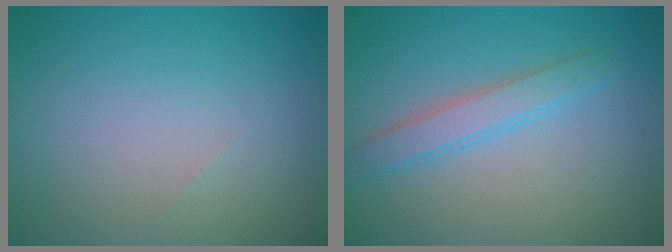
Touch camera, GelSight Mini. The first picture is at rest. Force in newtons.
{"total": 2.5, "press": 2.5, "slide": 0.2}